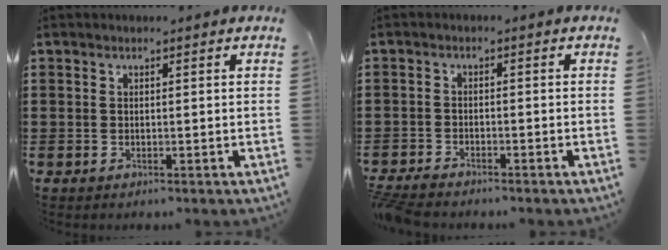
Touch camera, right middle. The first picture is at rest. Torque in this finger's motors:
{"motor_torque": [2.14, 0.00, 0.04, 0.08]}